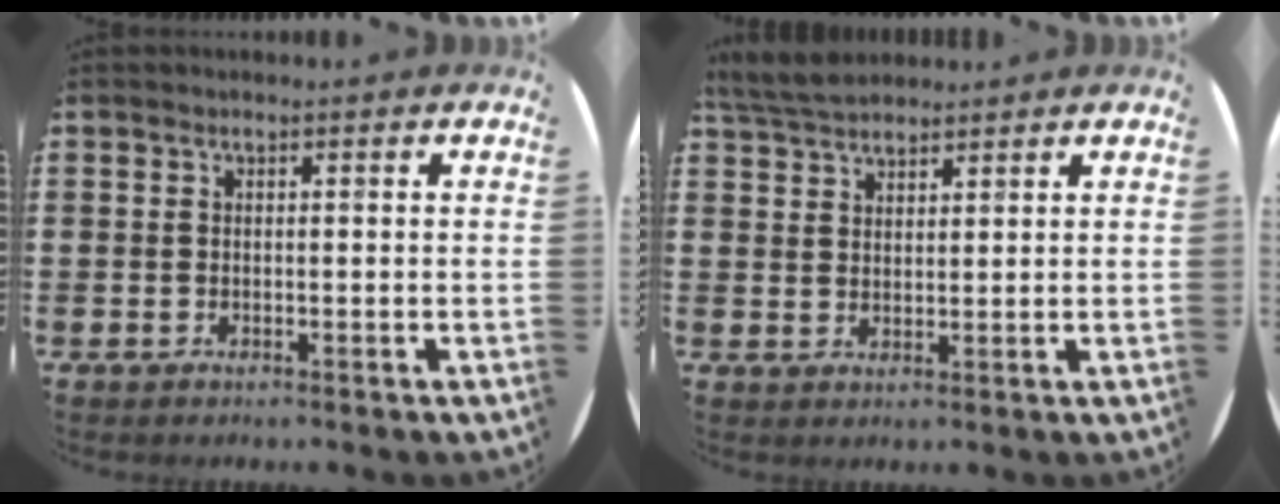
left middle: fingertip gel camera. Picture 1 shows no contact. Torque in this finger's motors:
{"motor_torque": [0.46, -0.49, 0.05, 0.05]}